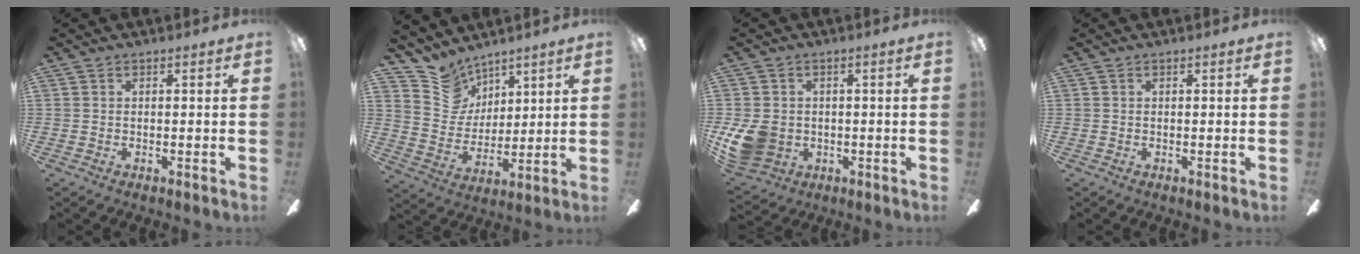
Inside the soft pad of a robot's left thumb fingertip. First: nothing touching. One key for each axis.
{"total": 10.5, "fx": 8.1, "fy": 6.6, "fz": 0.4, "tx": -0.038, "ty": -0.065, "tz": 0.164}
{"total": 9.0, "fx": -0.9, "fy": 7.7, "fz": 4.6, "tx": -0.104, "ty": 0.004, "tz": -0.013}
{"total": 0.0}